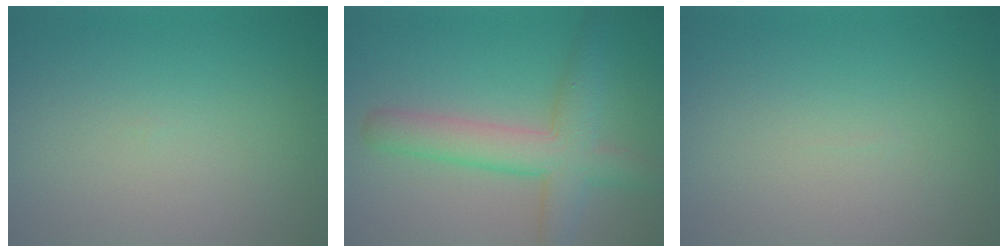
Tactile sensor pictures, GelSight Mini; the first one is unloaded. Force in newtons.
{"total": 5.9, "press": 5.9, "slide": 0.1}
{"total": 0.0}